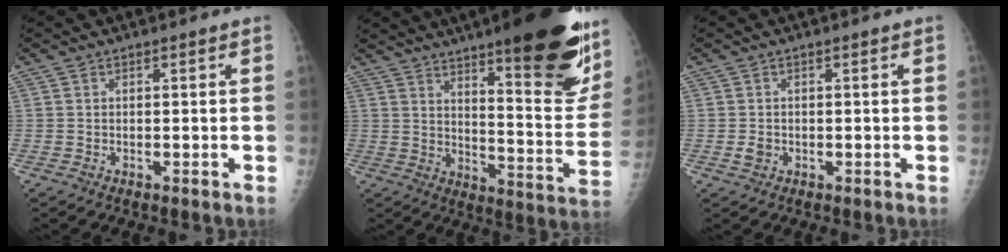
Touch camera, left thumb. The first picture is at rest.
{"total": 25.3, "force": [15.5, 5.3, 19.2], "torque": [-0.234, -0.080, 0.220]}
{"total": 1.5, "force": [-0.2, 1.2, 0.9], "torque": [-0.011, 0.000, 0.000]}